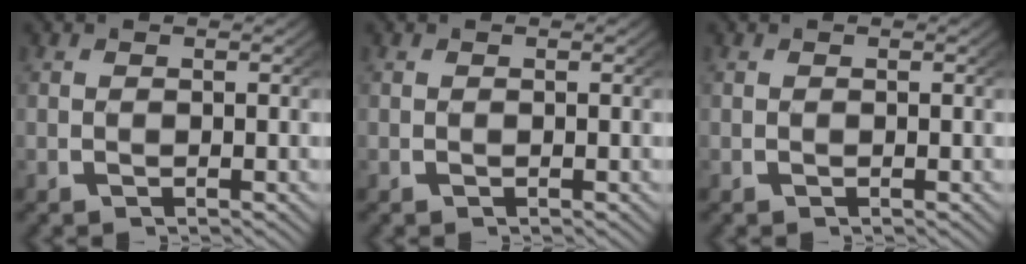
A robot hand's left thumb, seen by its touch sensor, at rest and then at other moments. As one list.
[{"total": 0.0}, {"total": 0.0}]